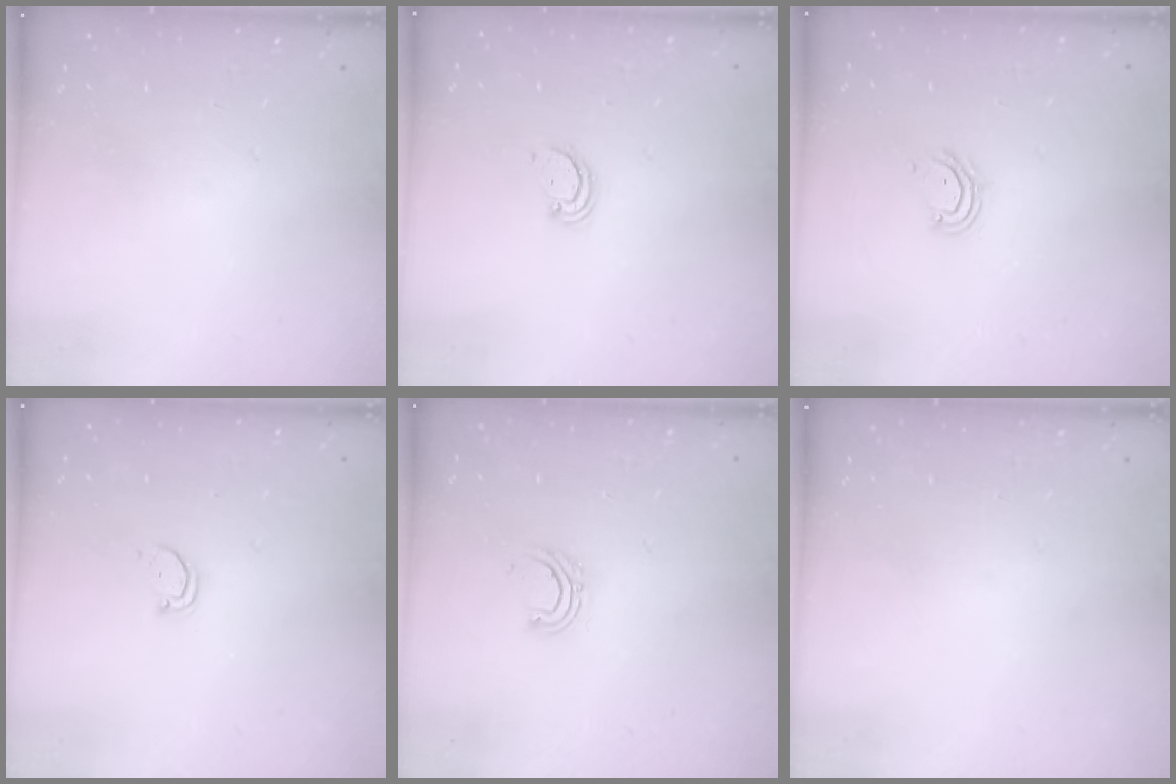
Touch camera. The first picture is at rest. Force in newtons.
{"total": 2.2, "press": 2.2, "slide": 0.1}
{"total": 4.2, "press": 4.2, "slide": 0.4}
{"total": 1.8, "press": 1.8, "slide": 0.1}
{"total": 4.7, "press": 4.7, "slide": 0.8}
{"total": 0.0}